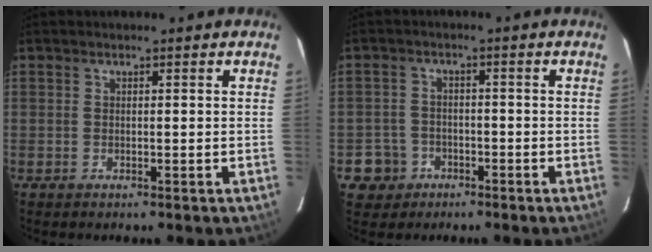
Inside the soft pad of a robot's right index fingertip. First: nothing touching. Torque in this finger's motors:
{"motor_torque": [0.00, -0.03, -0.36, -0.16]}